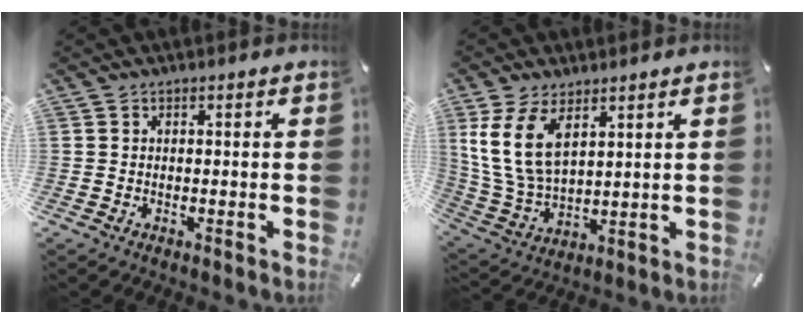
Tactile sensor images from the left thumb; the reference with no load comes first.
{"total": 11.6, "force": [5.5, 6.6, 7.8], "torque": [-0.196, -0.017, 0.103]}